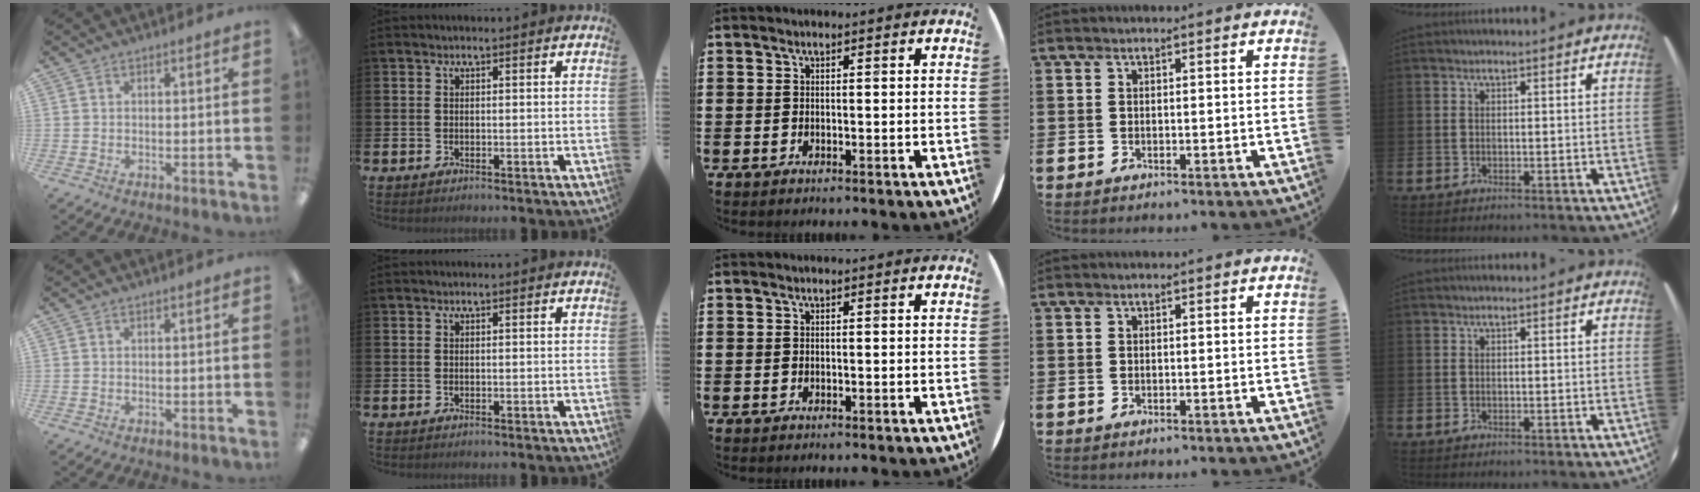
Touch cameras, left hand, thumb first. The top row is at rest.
{}